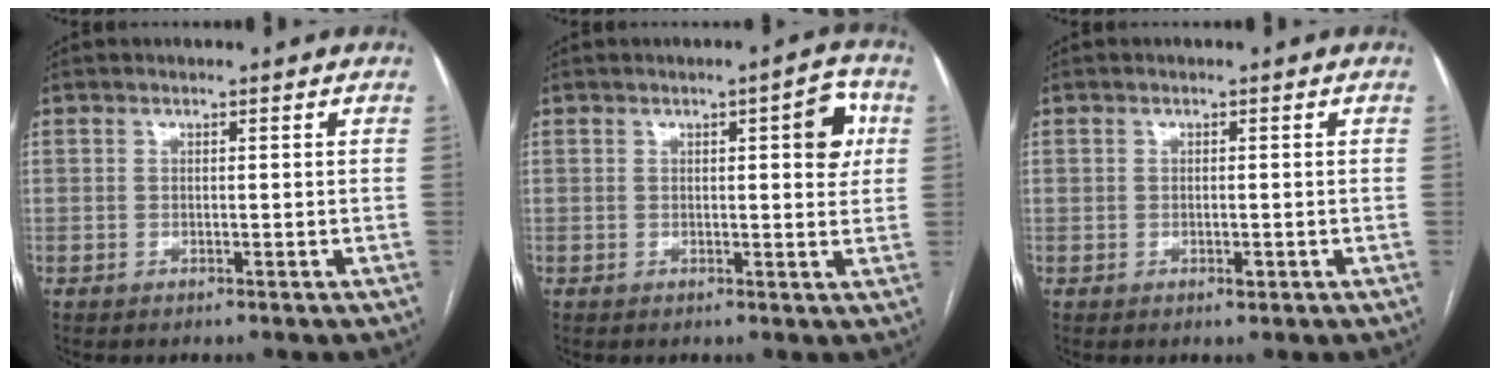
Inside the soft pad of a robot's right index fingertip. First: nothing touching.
{"total": 5.0, "force": [1.5, 1.2, 4.7], "torque": [-0.056, 0.007, 0.014]}
{"total": 1.2, "force": [-0.2, 0.8, 0.9], "torque": [-0.017, 0.002, -0.001]}